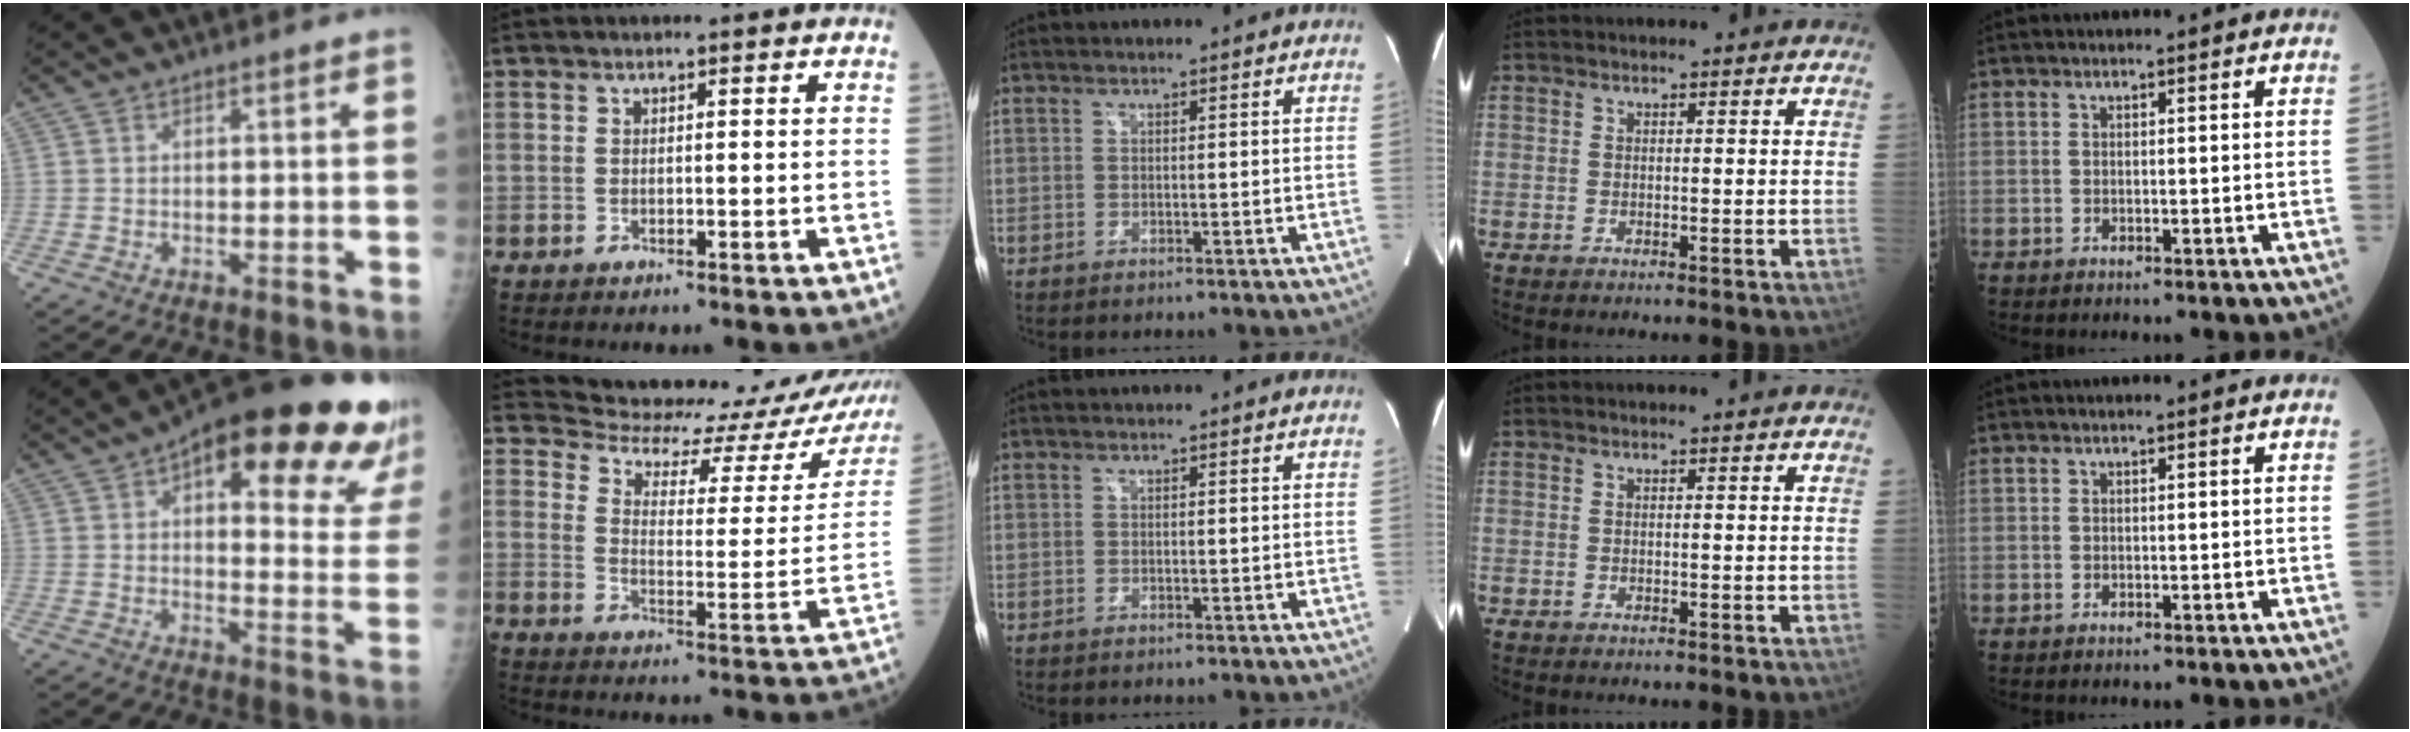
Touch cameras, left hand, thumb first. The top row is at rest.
{"thumb": {"total": 25.8, "force": [15.7, 8.6, 18.6], "torque": [-0.214, -0.038, 0.194]}, "index": {"total": 21.4, "force": [20.7, 4.6, 3.2], "torque": [-0.033, -0.074, 0.236]}}